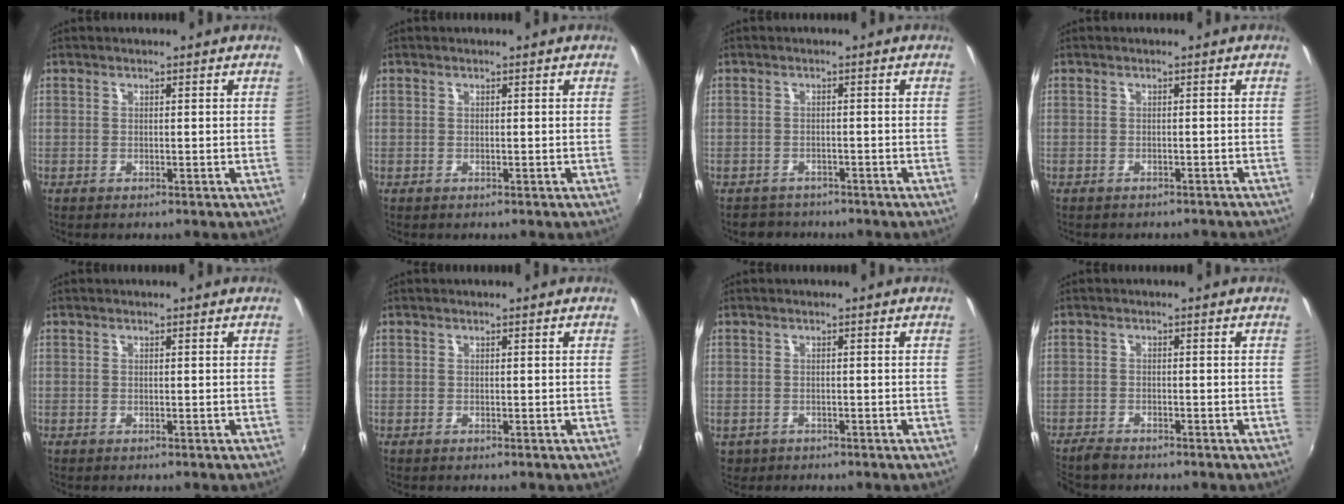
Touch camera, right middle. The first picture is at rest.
{"total": 0.0}
{"total": 3.7, "force": [-3.2, 1.8, 0.2], "torque": [-0.017, -0.004, -0.054]}
{"total": 3.2, "force": [-2.9, 1.1, 0.9], "torque": [-0.019, -0.012, -0.036]}
{"total": 0.0}
{"total": 0.0}
{"total": 2.3, "force": [-1.0, 1.9, 0.8], "torque": [-0.021, -0.005, -0.012]}
{"total": 3.4, "force": [-3.2, 0.7, 1.0], "torque": [-0.034, -0.016, -0.064]}